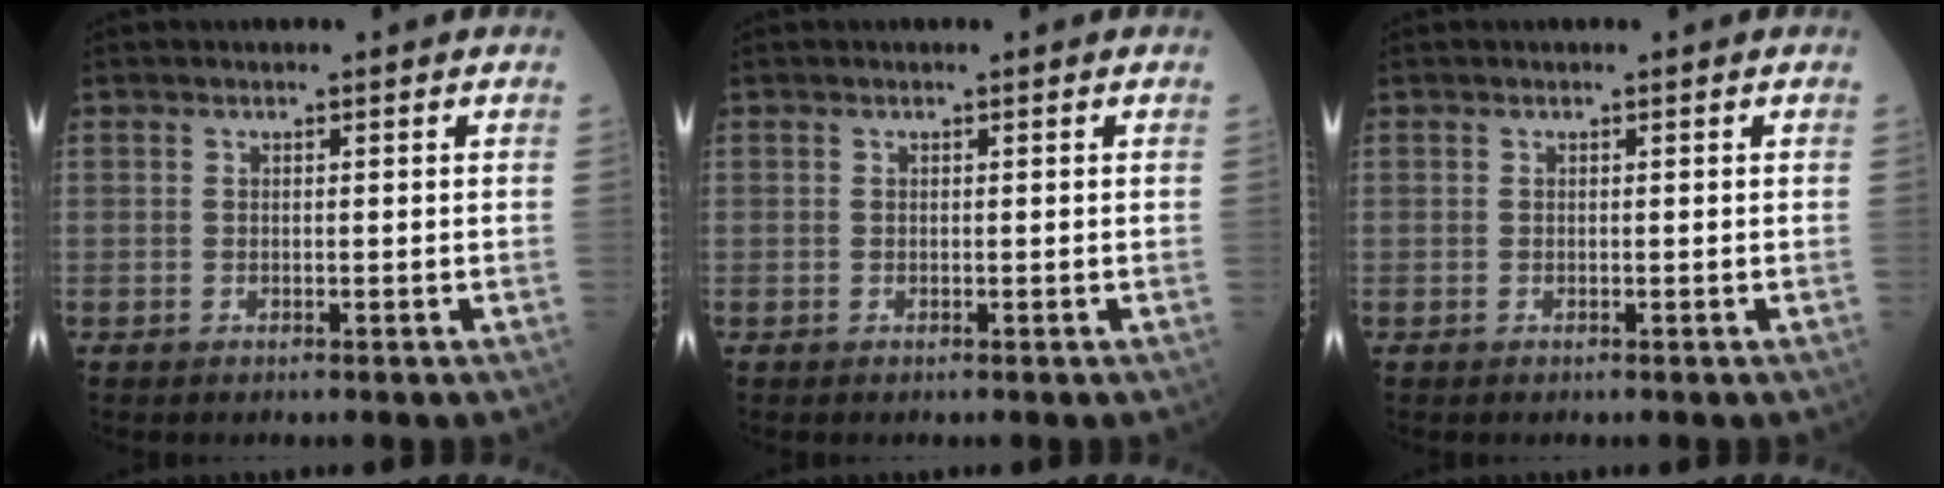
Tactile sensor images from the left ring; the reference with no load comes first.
{"total": 0.0}
{"total": 0.0}